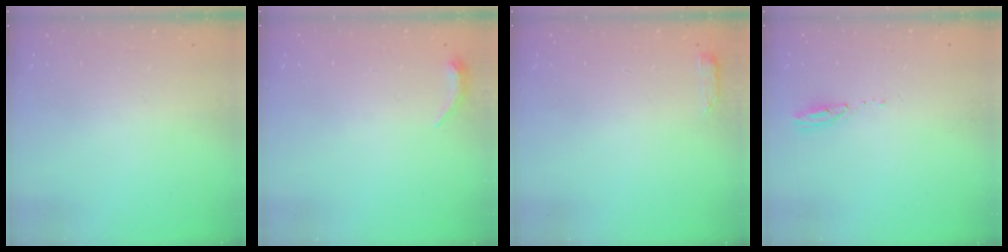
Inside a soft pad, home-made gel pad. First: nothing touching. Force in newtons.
{"total": 4.8, "press": 4.7, "slide": 0.9}
{"total": 2.9, "press": 2.8, "slide": 0.6}
{"total": 3.2, "press": 3.2, "slide": 0.2}